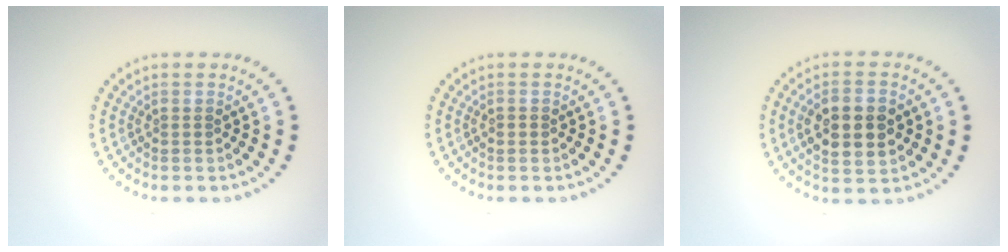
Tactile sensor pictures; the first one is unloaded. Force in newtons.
{"total": 0.7, "press": 0.7, "slide": 0.0}
{"total": 5.5, "press": 5.5, "slide": 0.4}